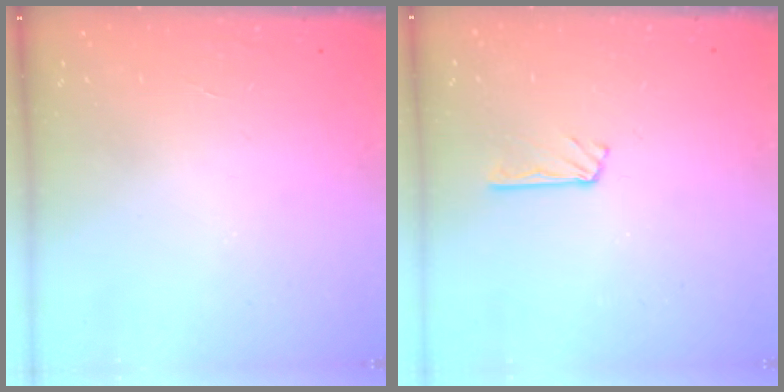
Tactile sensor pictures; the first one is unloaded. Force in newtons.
{"total": 3.7, "press": 3.7, "slide": 0.4}